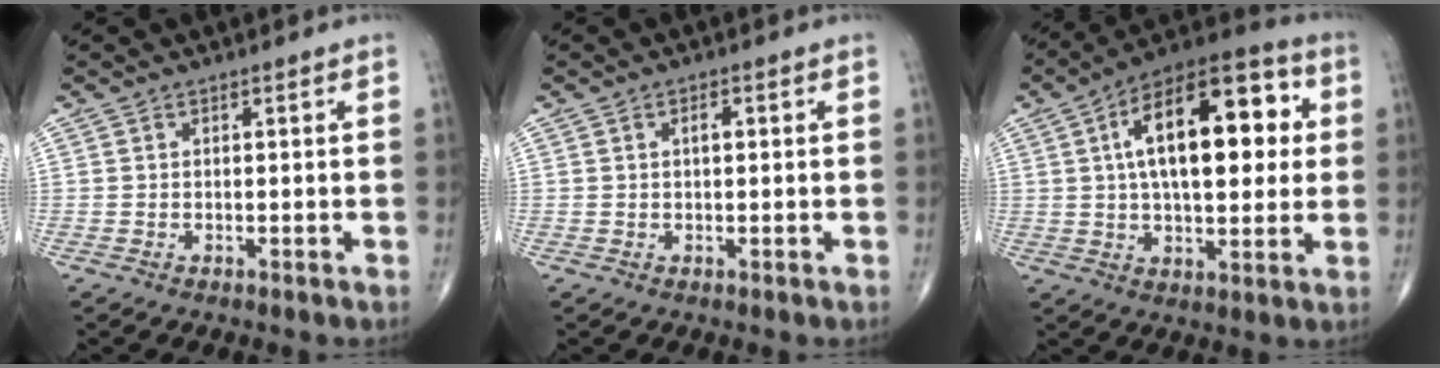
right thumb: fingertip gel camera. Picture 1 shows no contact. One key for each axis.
{"total": 1.6, "fx": 0.4, "fy": 0.7, "fz": 1.4, "tx": -0.024, "ty": 0.002, "tz": 0.005}
{"total": 22.3, "fx": 4.5, "fy": 10.5, "fz": 19.1, "tx": -0.272, "ty": 0.016, "tz": 0.058}